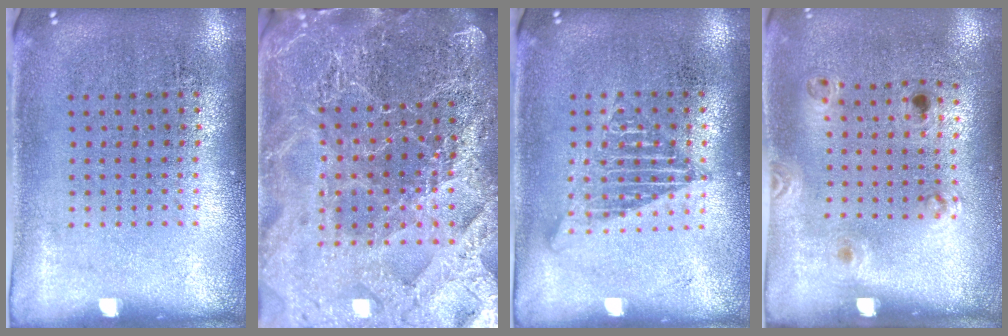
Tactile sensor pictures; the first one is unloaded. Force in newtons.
{"total": 4.6, "press": 4.3, "slide": 1.6}
{"total": 1.1, "press": 1.1, "slide": 0.1}
{"total": 1.2, "press": 0.7, "slide": 1.0}